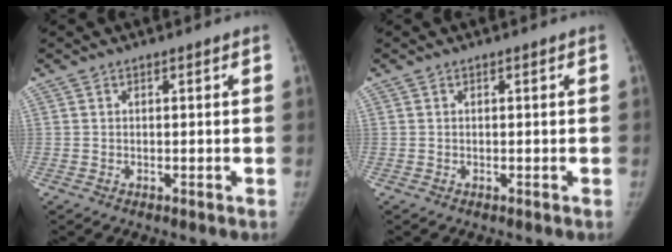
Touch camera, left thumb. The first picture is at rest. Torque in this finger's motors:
{"motor_torque": [0.00, 0.00, 0.03, -0.03, 0.00]}